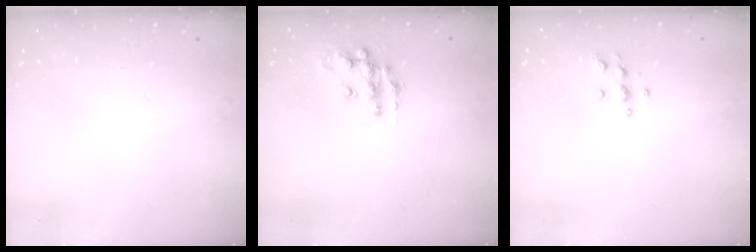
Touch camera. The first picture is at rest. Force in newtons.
{"total": 11.5, "press": 11.5, "slide": 0.7}
{"total": 6.2, "press": 6.1, "slide": 0.6}